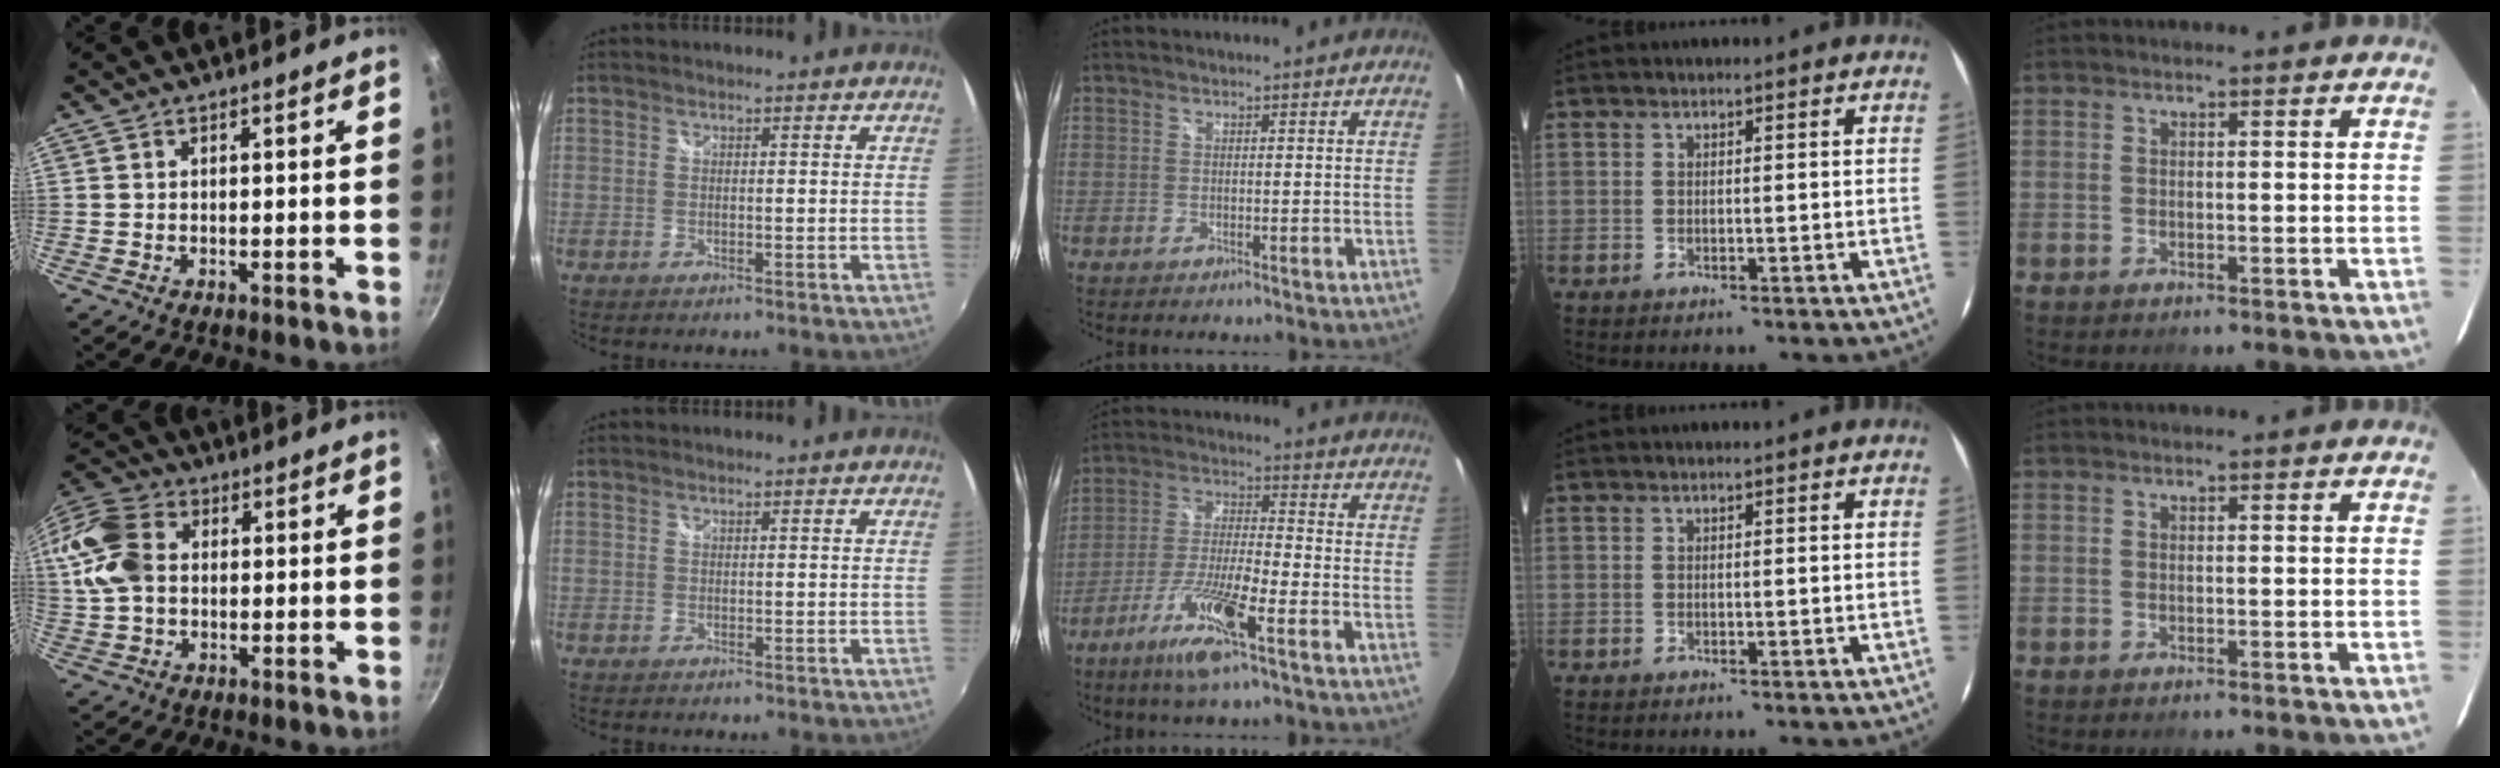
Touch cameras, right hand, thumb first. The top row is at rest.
{"thumb": {"total": 14.5, "force": [1.5, 10.6, 9.7], "torque": [-0.202, 0.023, 0.015]}, "middle": {"total": 11.9, "force": [-6.9, 1.4, 9.6], "torque": [-0.207, -0.012, -0.134]}}